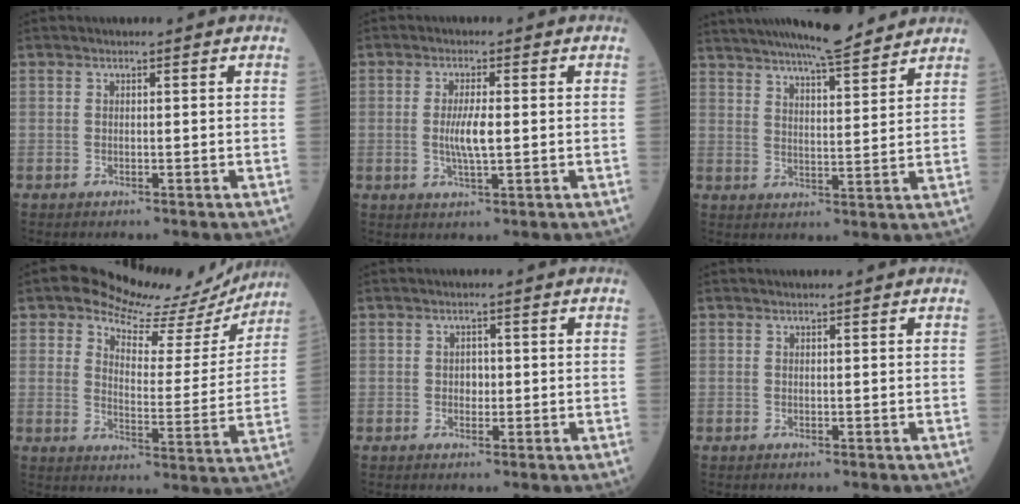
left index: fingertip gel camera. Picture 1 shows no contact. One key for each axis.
{"total": 4.0, "fx": -0.9, "fy": 0.5, "fz": 3.8, "tx": -0.076, "ty": -0.010, "tz": -0.019}
{"total": 15.5, "fx": 13.7, "fy": 1.7, "fz": 7.1, "tx": -0.117, "ty": 0.014, "tz": 0.200}
{"total": 13.6, "fx": 12.3, "fy": 5.1, "fz": 2.5, "tx": -0.021, "ty": -0.019, "tz": 0.139}
{"total": 1.3, "fx": -0.8, "fy": 1.0, "fz": 0.5, "tx": -0.002, "ty": -0.001, "tz": -0.018}
{"total": 0.0}